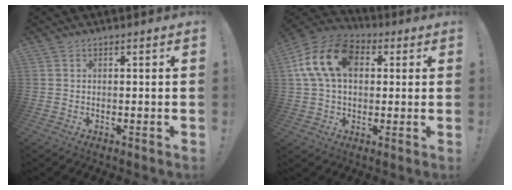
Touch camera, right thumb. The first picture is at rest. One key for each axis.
{"total": 17.2, "fx": 4.2, "fy": 11.5, "fz": 12.1, "tx": -0.222, "ty": 0.014, "tz": 0.079}